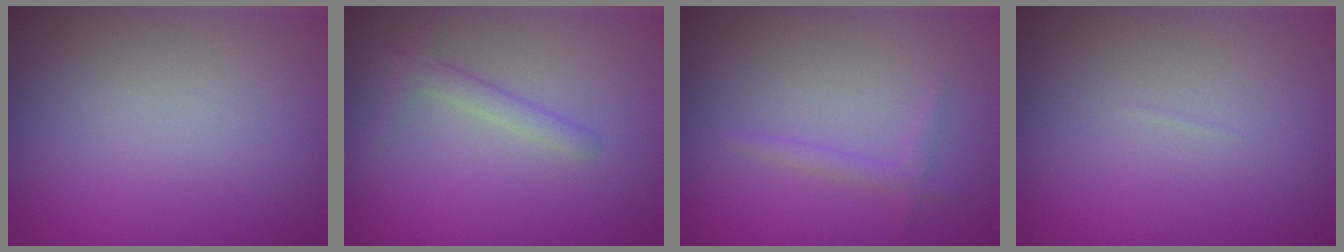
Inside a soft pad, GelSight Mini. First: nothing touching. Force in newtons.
{"total": 1.6, "press": 1.6, "slide": 0.1}
{"total": 1.0, "press": 1.0, "slide": 0.1}
{"total": 0.0}